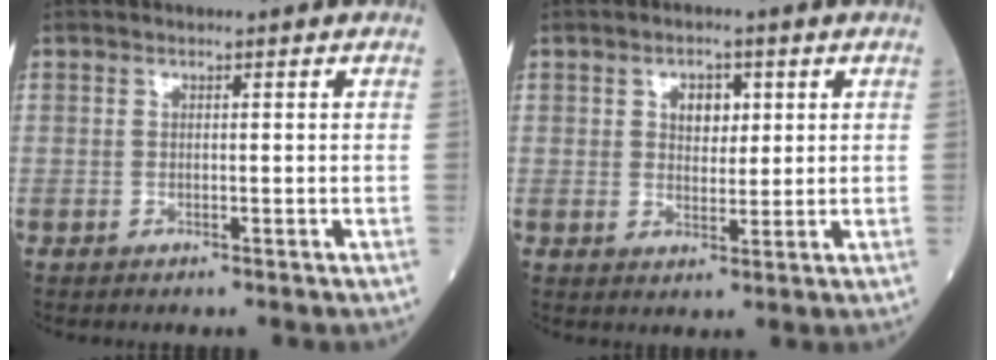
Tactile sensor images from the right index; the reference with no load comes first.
{"total": 3.7, "force": [1.3, 2.4, 2.6], "torque": [-0.037, 0.005, 0.022]}